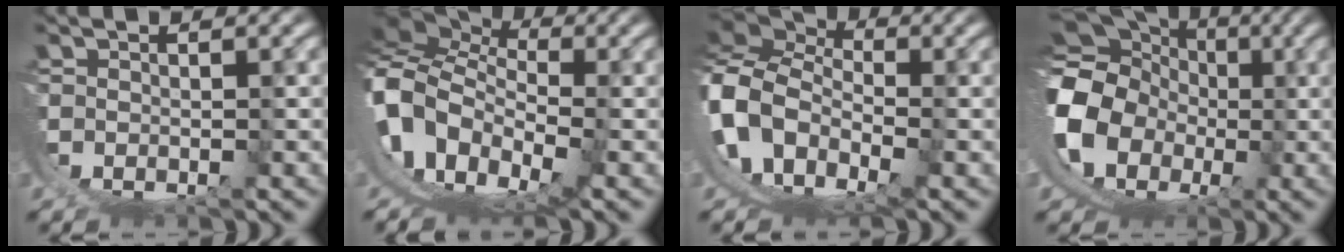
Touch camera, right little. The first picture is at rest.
{"total": 15.6, "force": [-1.2, 12.6, 9.1], "torque": [-0.225, -0.055, -0.020]}
{"total": 16.5, "force": [-1.6, 14.1, 8.4], "torque": [-0.240, -0.057, -0.032]}
{"total": 16.7, "force": [-0.1, 14.4, 8.4], "torque": [-0.206, -0.051, 0.002]}